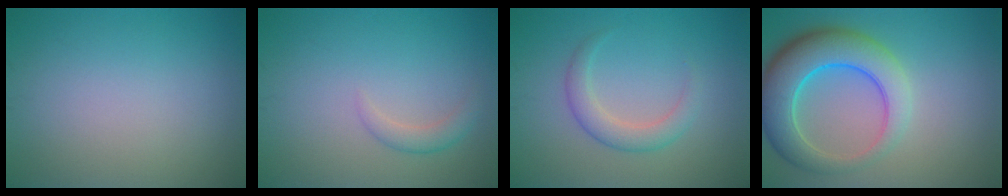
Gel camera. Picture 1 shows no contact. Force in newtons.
{"total": 1.5, "press": 1.5, "slide": 0.1}
{"total": 2.6, "press": 2.6, "slide": 0.1}
{"total": 7.9, "press": 7.9, "slide": 0.3}